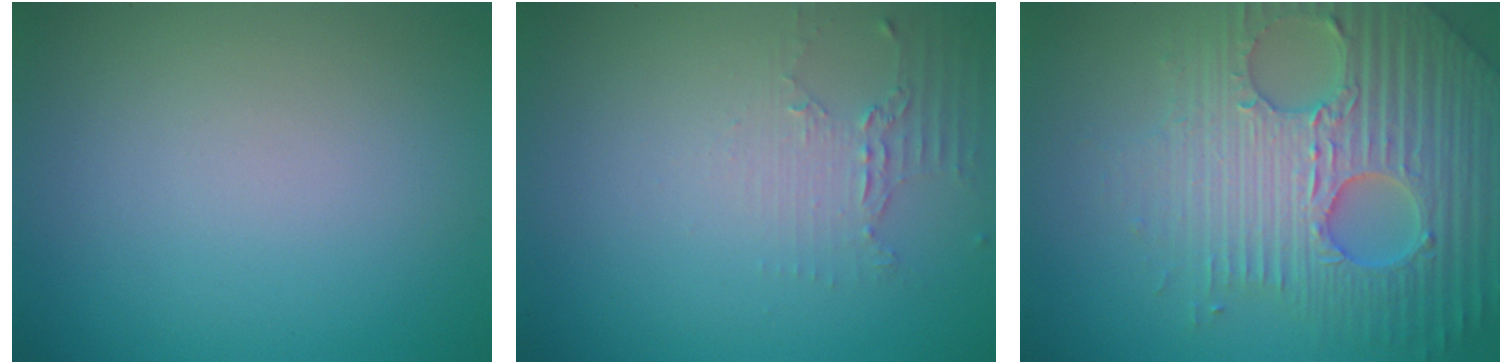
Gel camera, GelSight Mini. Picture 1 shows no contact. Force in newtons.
{"total": 2.2, "press": 1.6, "slide": 1.5}
{"total": 7.4, "press": 7.1, "slide": 1.8}